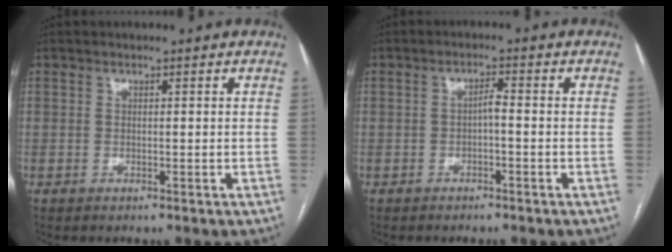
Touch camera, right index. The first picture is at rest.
{"total": 1.8, "force": [-0.5, 0.4, 1.7], "torque": [-0.026, 0.005, -0.011]}